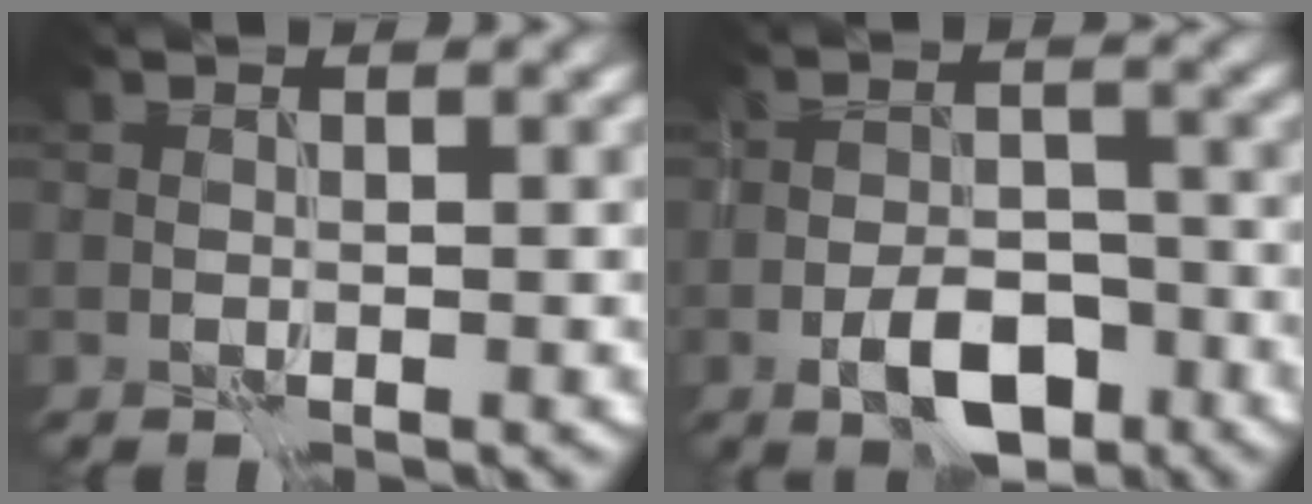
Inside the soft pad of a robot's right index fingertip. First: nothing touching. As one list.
[{"total": 5.3, "force": [-2.9, 2.4, 3.6], "torque": [-0.057, 0.000, -0.053]}]